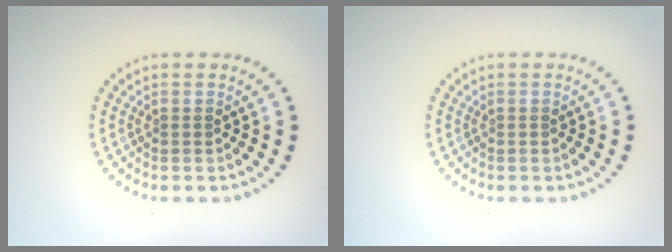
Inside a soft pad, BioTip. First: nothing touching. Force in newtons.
{"total": 0.0}